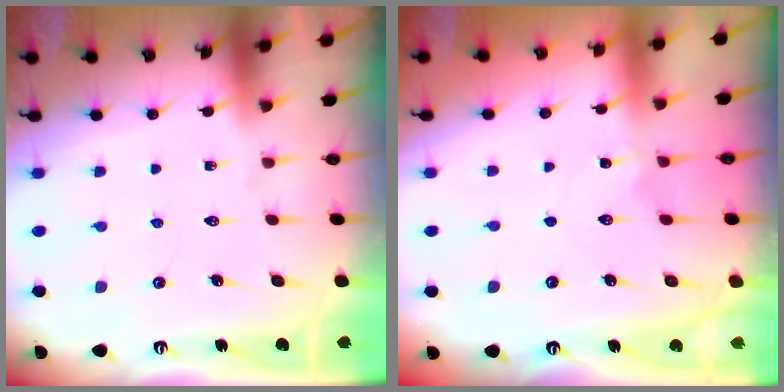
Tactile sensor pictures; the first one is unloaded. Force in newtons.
{"total": 0.8, "press": 0.7, "slide": 0.3}